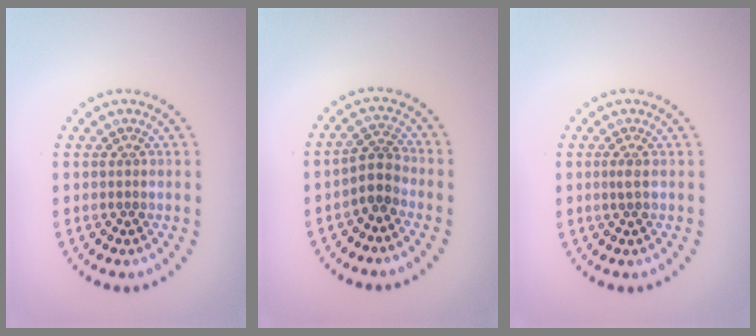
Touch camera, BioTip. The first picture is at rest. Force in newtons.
{"total": 2.4, "press": 1.9, "slide": 1.6}
{"total": 0.7, "press": 0.6, "slide": 0.3}